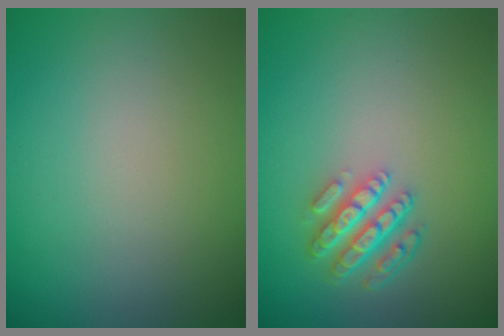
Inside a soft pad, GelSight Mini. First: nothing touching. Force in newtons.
{"total": 4.4, "press": 3.2, "slide": 3.0}